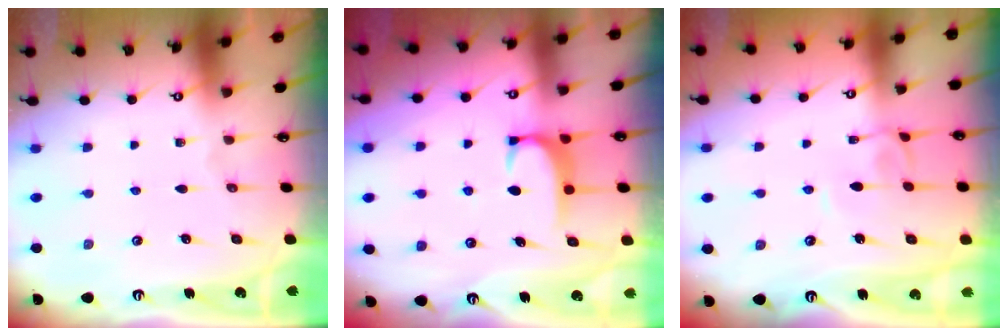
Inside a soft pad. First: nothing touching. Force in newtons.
{"total": 1.9, "press": 1.8, "slide": 0.5}
{"total": 1.9, "press": 1.9, "slide": 0.3}